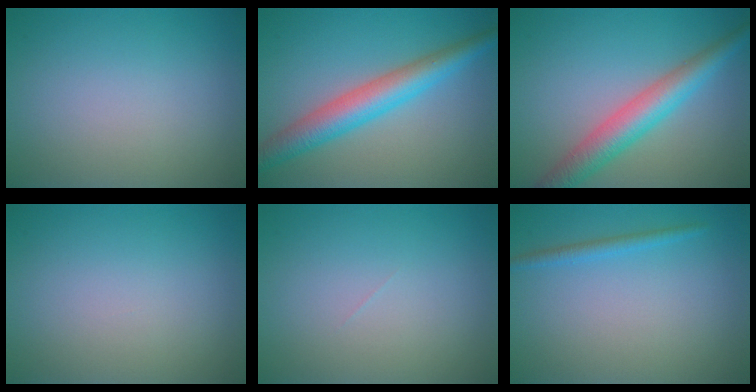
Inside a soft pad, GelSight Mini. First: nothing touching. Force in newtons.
{"total": 5.5, "press": 5.5, "slide": 0.1}
{"total": 5.1, "press": 5.1, "slide": 0.1}
{"total": 0.0}
{"total": 0.0}
{"total": 1.3, "press": 1.3, "slide": 0.1}